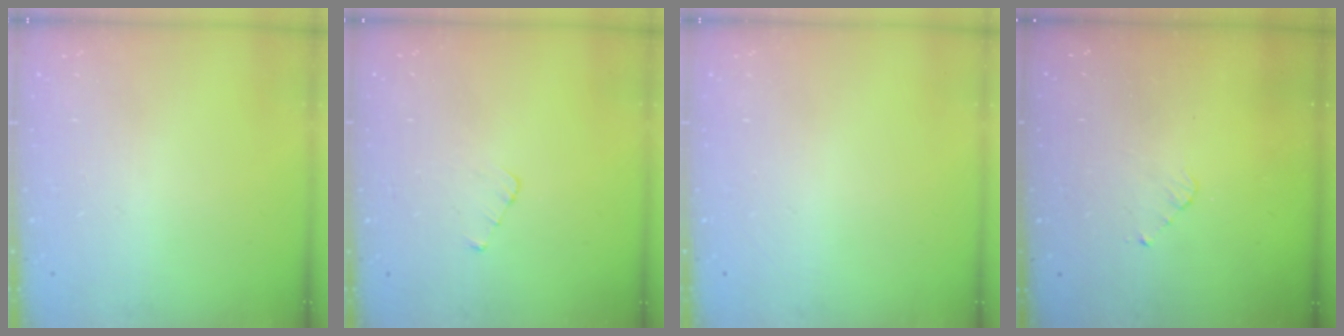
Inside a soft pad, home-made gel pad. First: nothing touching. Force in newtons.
{"total": 2.4, "press": 2.4, "slide": 0.3}
{"total": 0.0}
{"total": 2.8, "press": 2.8, "slide": 0.2}